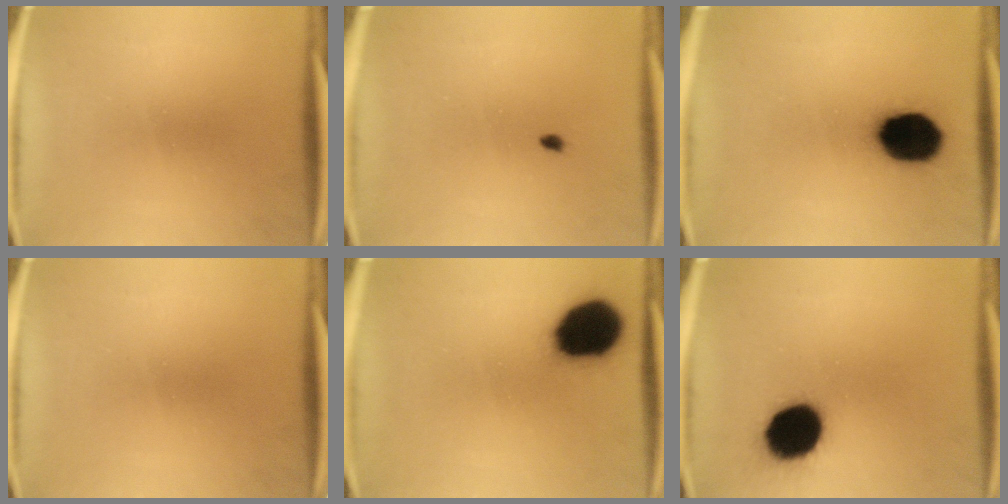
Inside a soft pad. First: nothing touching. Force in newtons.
{"total": 1.4}
{"total": 16.3}
{"total": 0.0}
{"total": 17.6}
{"total": 16.6}